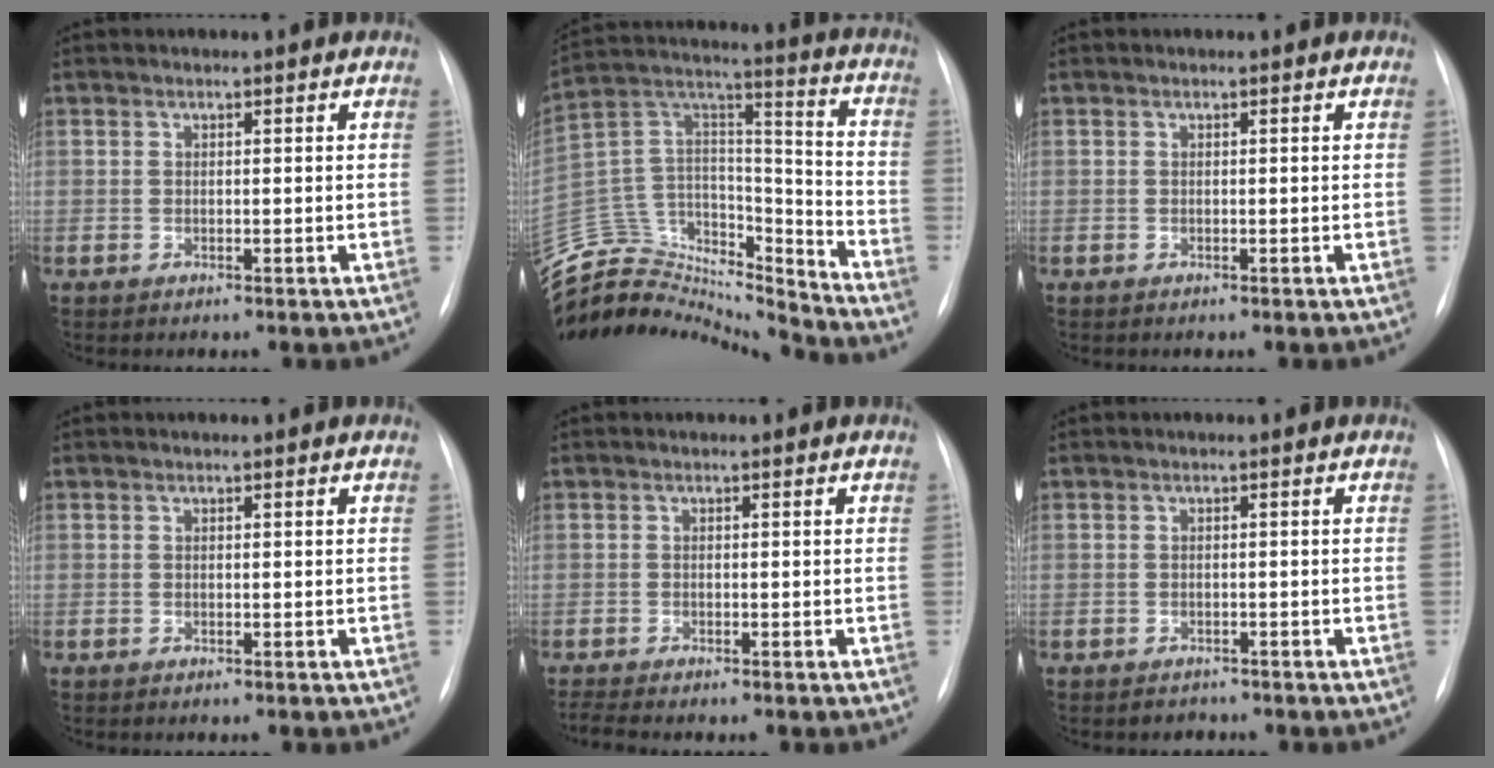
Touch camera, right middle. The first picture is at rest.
{"total": 24.3, "force": [-23.3, 5.5, 3.9], "torque": [-0.106, 0.060, -0.379]}
{"total": 0.0}
{"total": 0.0}
{"total": 1.8, "force": [-1.6, -0.2, 0.8], "torque": [-0.024, -0.007, -0.029]}
{"total": 1.4, "force": [-1.1, 0.7, -0.2], "torque": [0.000, 0.000, -0.016]}